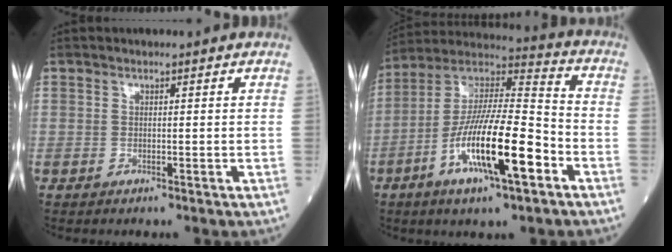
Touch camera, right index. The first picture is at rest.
{"total": 17.9, "force": [-6.8, 2.9, 16.3], "torque": [-0.308, -0.005, -0.121]}